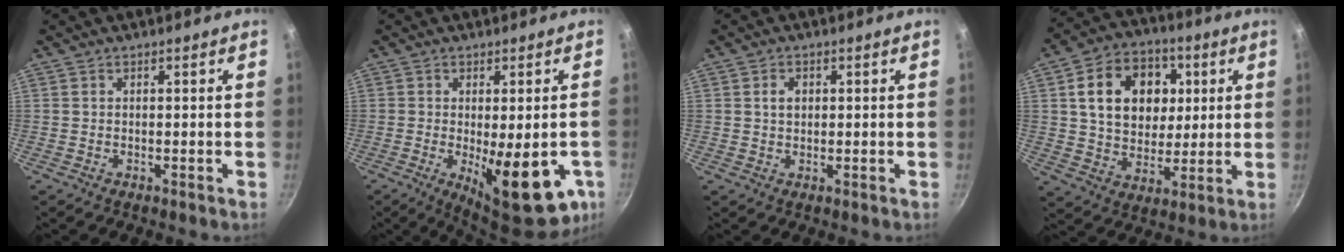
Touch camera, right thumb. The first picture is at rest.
{"total": 16.3, "force": [-4.7, 6.0, 14.4], "torque": [-0.168, -0.016, -0.047]}
{"total": 2.4, "force": [0.5, 1.8, 1.4], "torque": [-0.016, 0.002, 0.008]}
{"total": 17.0, "force": [3.9, 13.1, 10.1], "torque": [-0.137, 0.006, 0.063]}